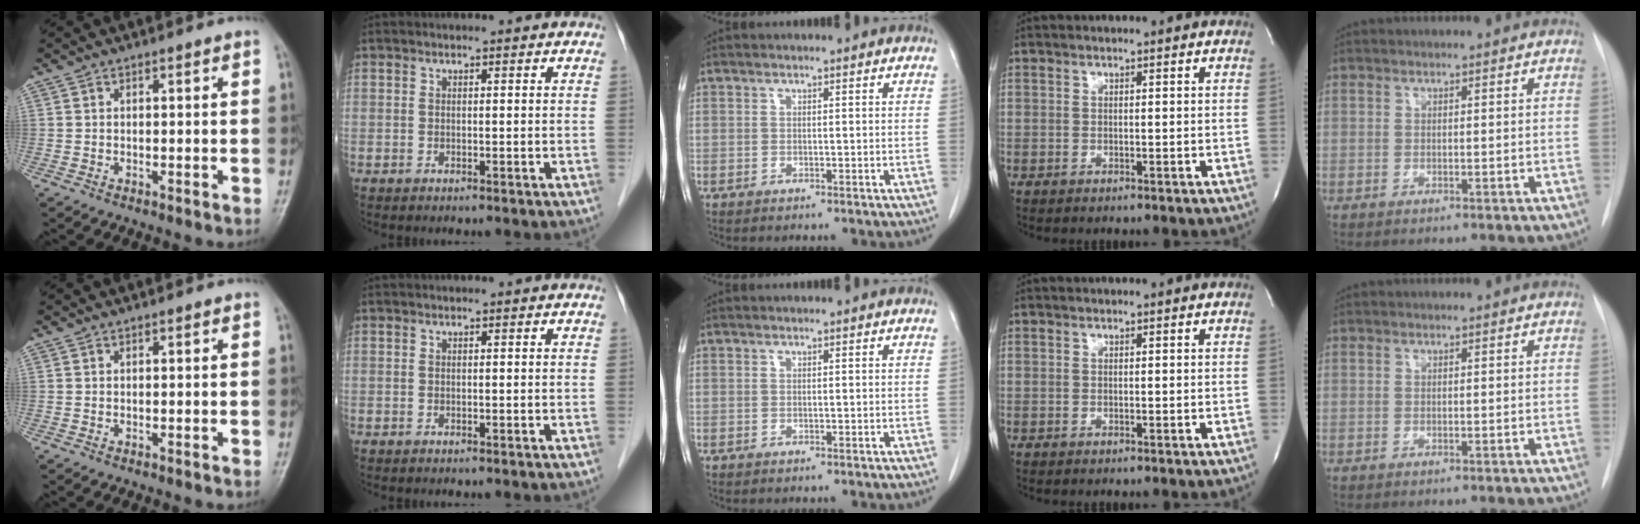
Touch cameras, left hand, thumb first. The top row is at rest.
{}